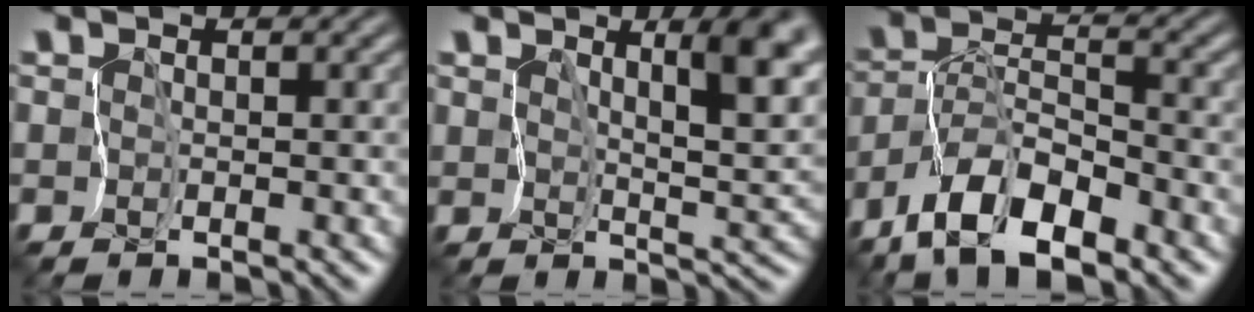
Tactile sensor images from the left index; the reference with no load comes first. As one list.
[{"total": 6.7, "force": [3.4, 2.1, 5.4], "torque": [-0.070, -0.002, 0.057]}, {"total": 7.8, "force": [-5.7, 2.6, 4.6], "torque": [-0.082, 0.009, -0.108]}]